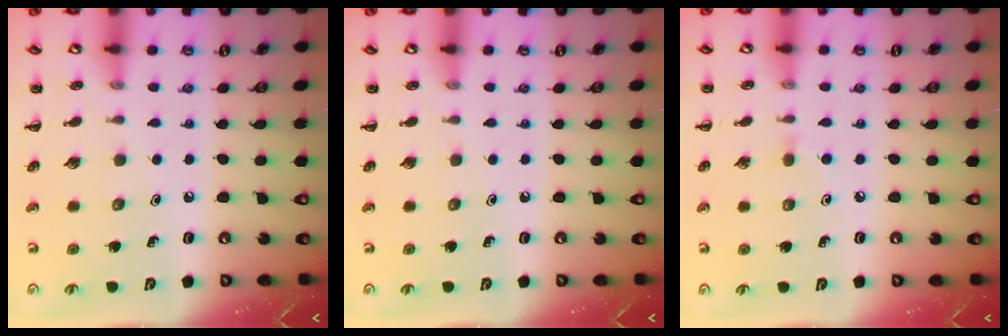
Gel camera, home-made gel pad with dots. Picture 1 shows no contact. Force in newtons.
{"total": 0.0}
{"total": 3.2, "press": 3.0, "slide": 1.2}